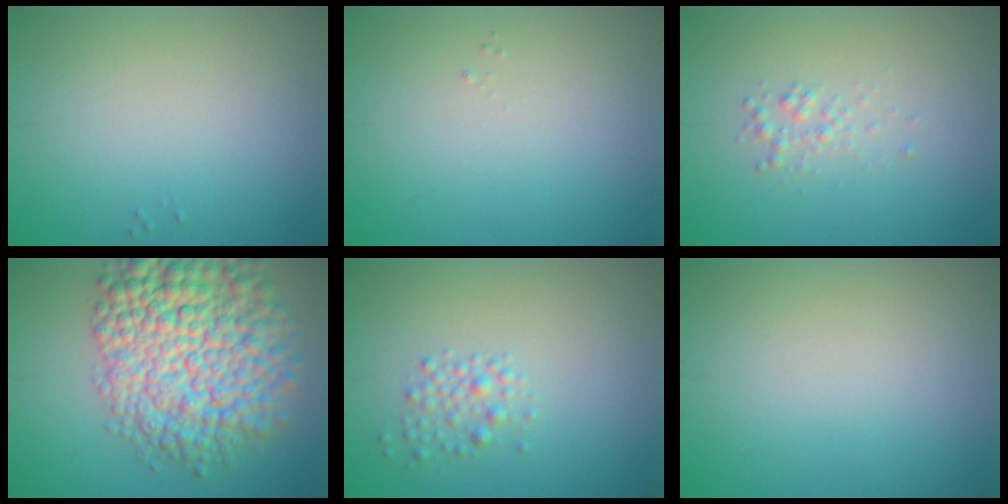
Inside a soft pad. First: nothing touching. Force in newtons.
{"total": 0.0}
{"total": 1.1, "press": 1.1, "slide": 0.1}
{"total": 12.1, "press": 12.1, "slide": 0.4}
{"total": 1.7, "press": 1.7, "slide": 0.1}
{"total": 0.0}